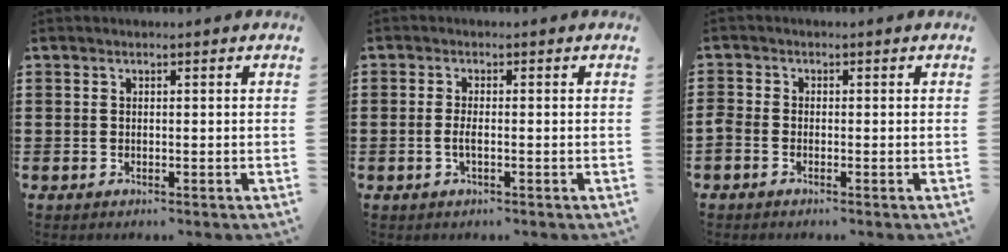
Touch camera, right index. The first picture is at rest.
{"total": 2.1, "force": [-0.6, 0.3, 2.0], "torque": [-0.045, -0.007, -0.012]}
{"total": 1.0, "force": [-1.0, 0.3, 0.3], "torque": [-0.008, 0.000, -0.019]}